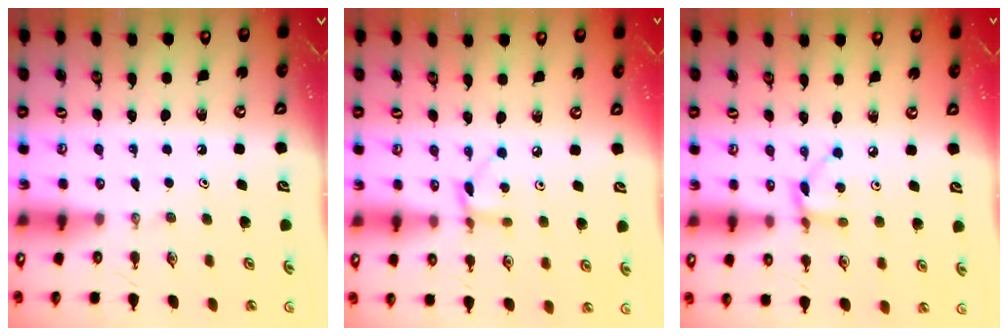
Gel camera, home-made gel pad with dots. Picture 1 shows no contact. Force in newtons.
{"total": 4.5, "press": 4.4, "slide": 0.5}
{"total": 4.1, "press": 4.1, "slide": 0.2}